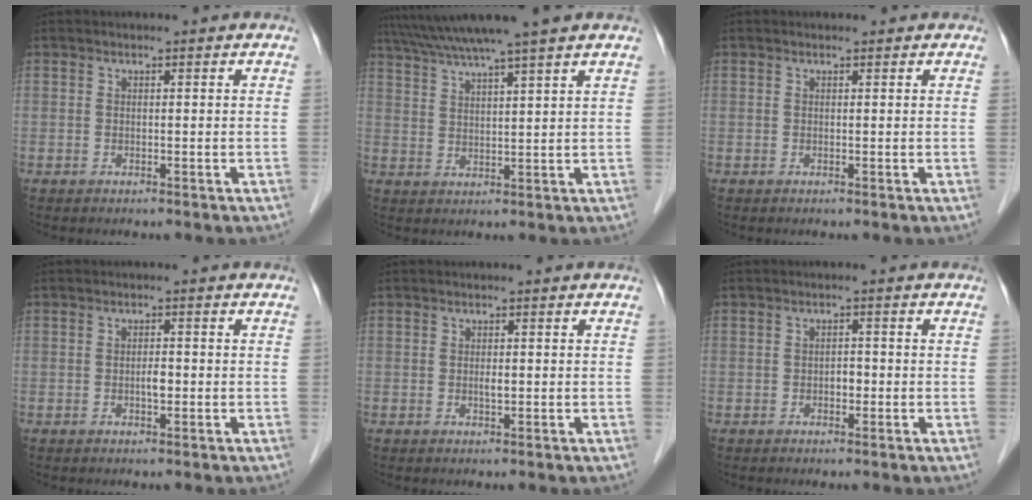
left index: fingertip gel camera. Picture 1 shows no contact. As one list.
[{"total": 10.6, "force": [9.0, -1.6, 5.4], "torque": [-0.099, 0.024, 0.139]}, {"total": 0.8, "force": [0.7, 0.4, 0.1], "torque": [-0.009, 0.007, 0.006]}, {"total": 1.4, "force": [-0.5, 0.5, 1.2], "torque": [-0.024, -0.001, -0.010]}, {"total": 0.8, "force": [-0.2, 0.3, 0.7], "torque": [-0.016, -0.004, -0.003]}, {"total": 1.4, "force": [-0.6, 0.8, 0.9], "torque": [-0.013, 0.002, -0.012]}]